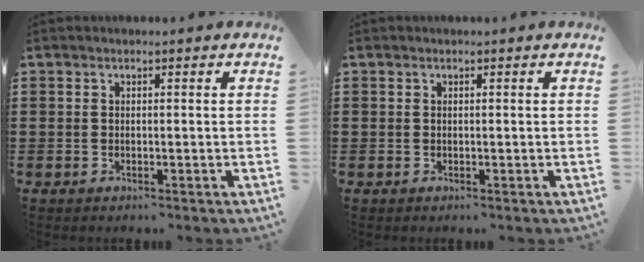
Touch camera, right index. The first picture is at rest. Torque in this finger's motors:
{"motor_torque": [0.19, -0.16, 0.02, 0.02]}